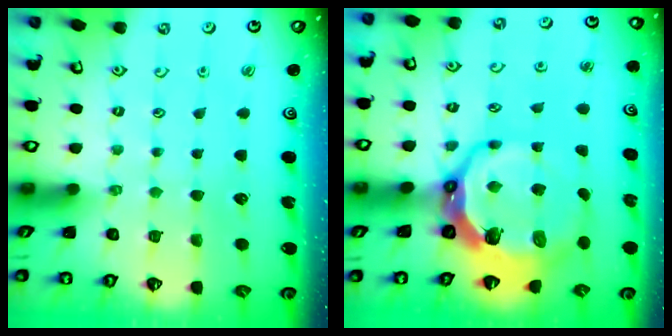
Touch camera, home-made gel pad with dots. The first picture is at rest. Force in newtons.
{"total": 13.4, "press": 12.4, "slide": 5.0}